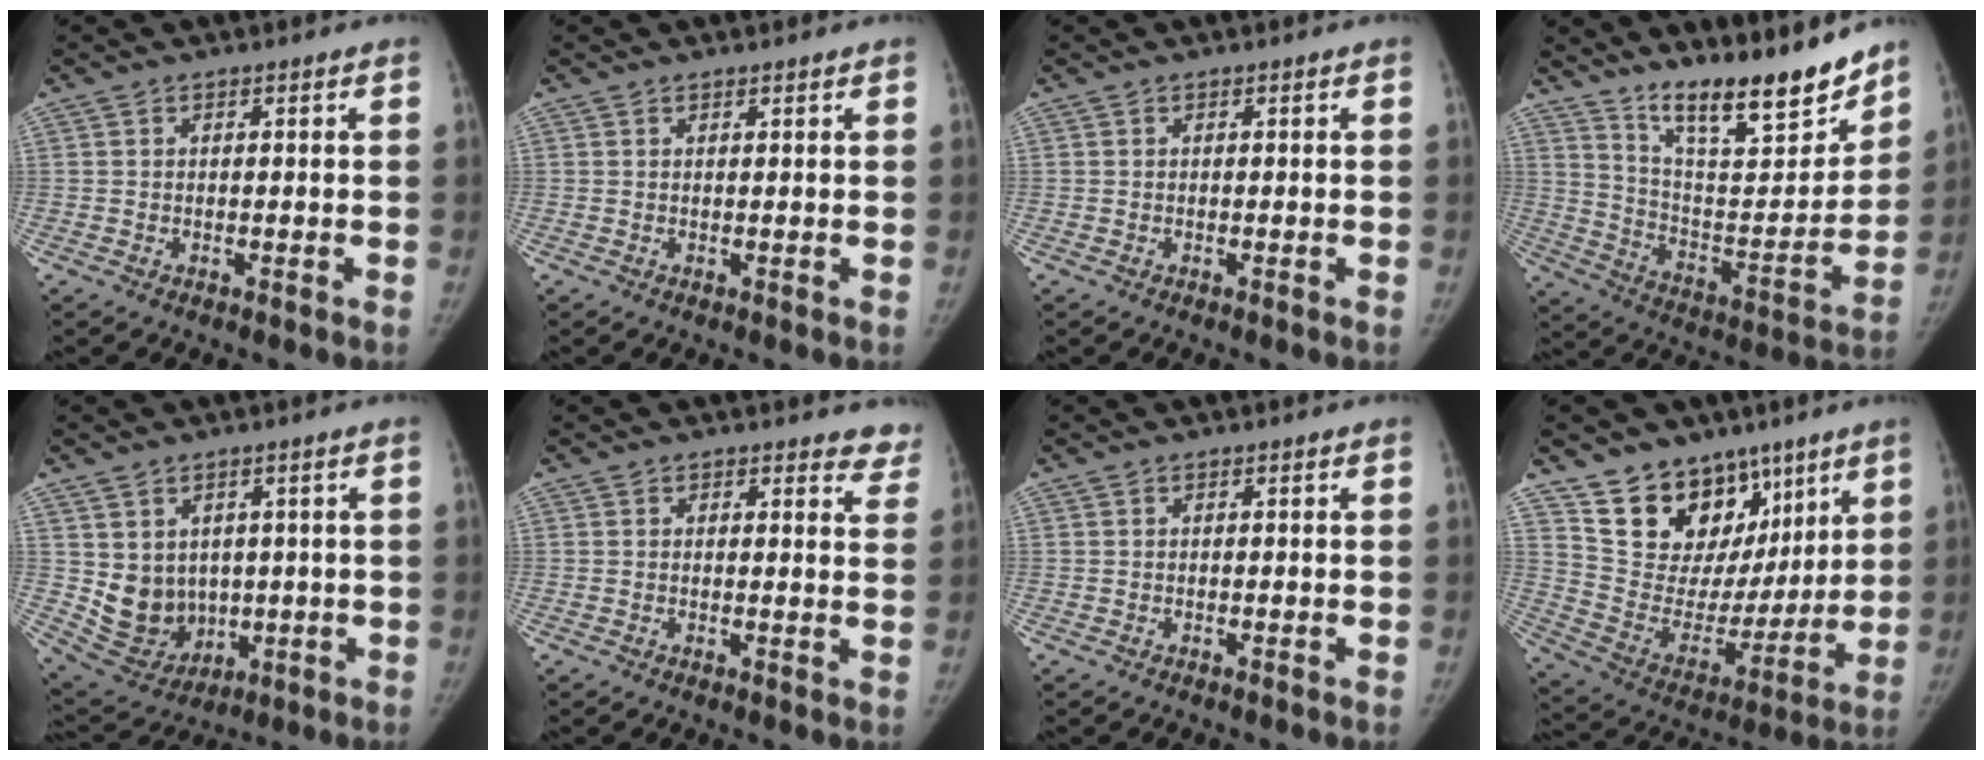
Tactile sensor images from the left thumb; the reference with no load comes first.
{"total": 0.6, "force": [0.6, 0.0, 0.2], "torque": [-0.005, -0.004, 0.010]}
{"total": 0.0}
{"total": 20.4, "force": [16.2, 4.7, 11.6], "torque": [-0.141, -0.110, 0.270]}
{"total": 9.5, "force": [1.0, 8.1, 4.9], "torque": [-0.056, -0.020, 0.052]}
{"total": 5.7, "force": [5.2, 2.3, 0.6], "torque": [0.040, -0.027, 0.034]}
{"total": 0.0}
{"total": 18.9, "force": [11.7, 12.7, 7.6], "torque": [-0.065, -0.057, 0.214]}